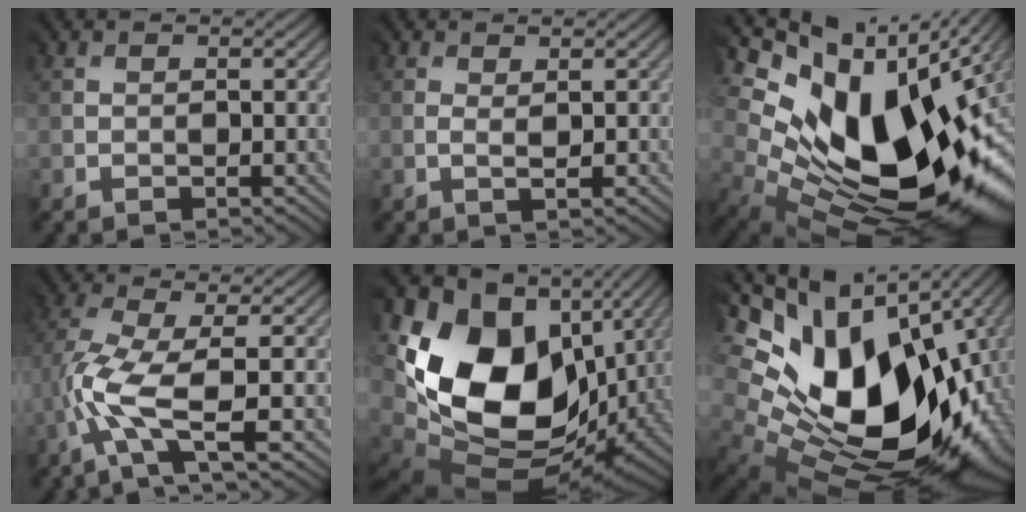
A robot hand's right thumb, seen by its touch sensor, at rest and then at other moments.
{"total": 0.7, "force": [0.5, -0.5, 0.1], "torque": [-0.008, 0.001, 0.009]}
{"total": 17.0, "force": [2.5, 10.1, 13.4], "torque": [-0.216, -0.038, 0.077]}
{"total": 7.2, "force": [-2.4, 1.9, 6.6], "torque": [-0.152, 0.005, -0.059]}
{"total": 17.6, "force": [2.0, 13.6, 11.1], "torque": [-0.271, -0.030, 0.070]}
{"total": 19.2, "force": [1.2, 12.6, 14.5], "torque": [-0.279, -0.054, 0.057]}